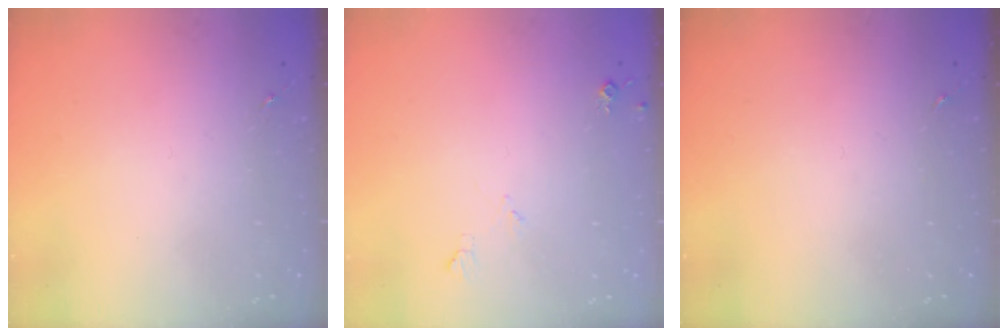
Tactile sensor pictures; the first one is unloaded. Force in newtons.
{"total": 5.1, "press": 5.1, "slide": 0.8}
{"total": 0.0}